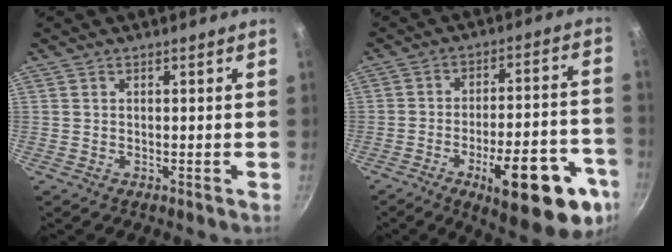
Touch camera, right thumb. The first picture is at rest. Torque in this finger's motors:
{"motor_torque": [2.33, 2.11, 1.95, -0.82, 0.16]}